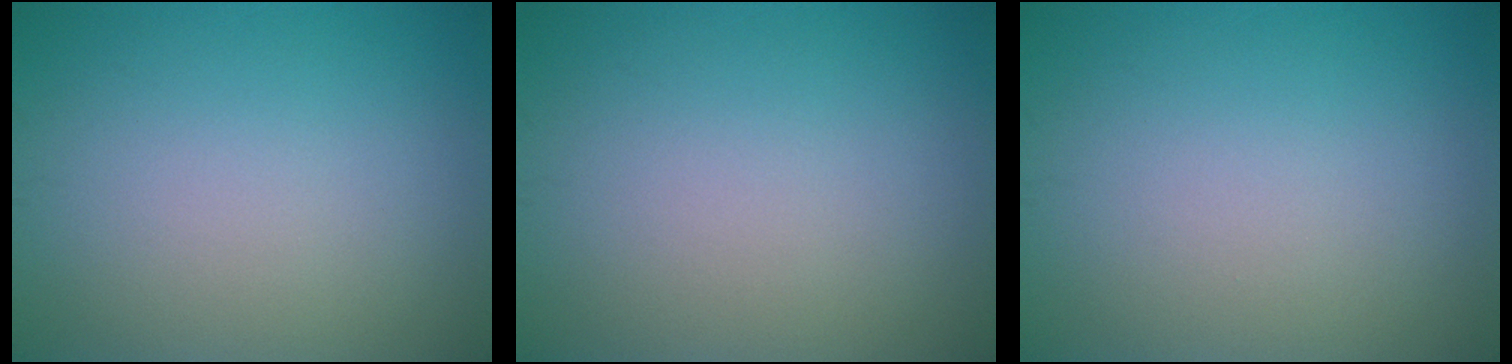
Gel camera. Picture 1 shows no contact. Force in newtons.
{"total": 0.0}
{"total": 0.0}